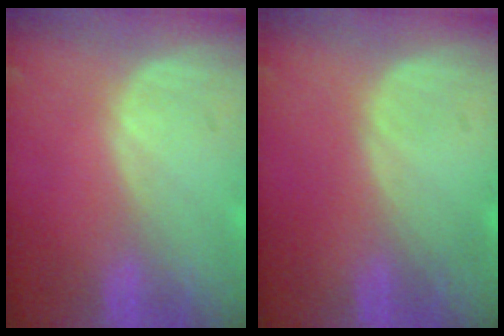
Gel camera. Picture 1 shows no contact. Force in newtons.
{"total": 0.0}